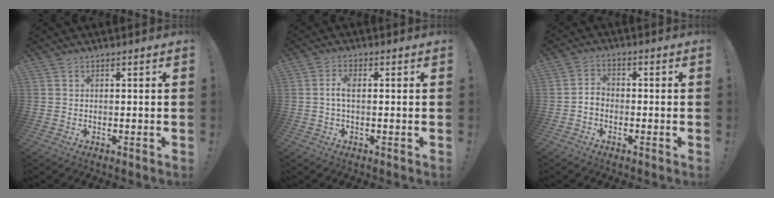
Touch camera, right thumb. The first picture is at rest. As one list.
[{"total": 3.8, "force": [0.1, 1.6, 3.5], "torque": [-0.063, 0.008, 0.002]}, {"total": 3.3, "force": [-1.6, 2.2, 1.8], "torque": [-0.036, 0.012, -0.027]}]